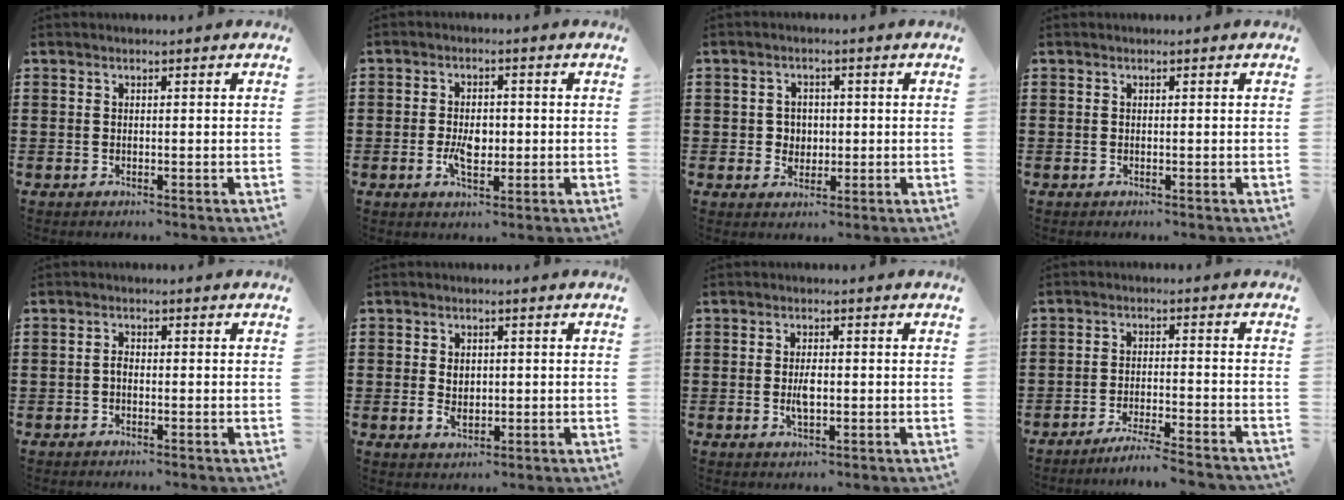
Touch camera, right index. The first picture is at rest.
{"total": 4.3, "force": [-0.7, 2.5, 3.4], "torque": [-0.062, 0.002, -0.016]}
{"total": 2.7, "force": [0.1, 2.6, 0.8], "torque": [-0.018, 0.006, -0.004]}
{"total": 0.0}
{"total": 1.3, "force": [-0.5, 0.6, 1.0], "torque": [-0.029, -0.004, -0.011]}
{"total": 2.8, "force": [0.0, 2.1, 1.8], "torque": [-0.031, 0.006, -0.004]}
{"total": 3.1, "force": [-0.3, 1.4, 2.8], "torque": [-0.052, 0.003, -0.006]}
{"total": 4.1, "force": [-3.8, -0.6, 1.3], "torque": [-0.030, -0.008, -0.078]}